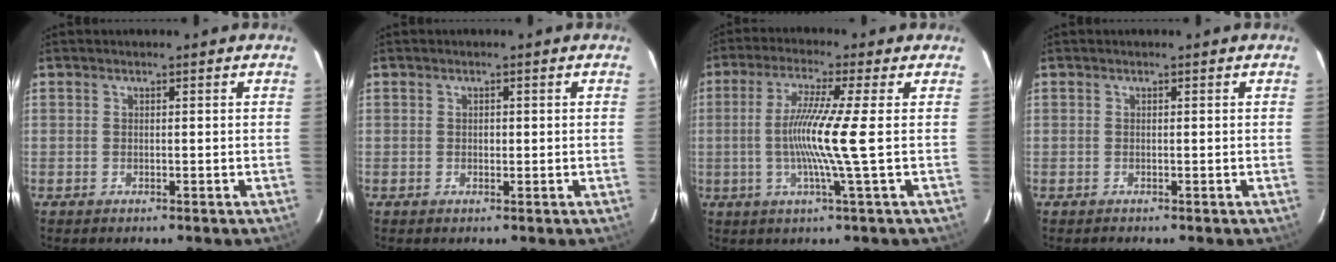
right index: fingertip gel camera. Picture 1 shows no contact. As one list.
[{"total": 0.7, "force": [0.0, 0.5, 0.5], "torque": [-0.010, 0.001, 0.000]}, {"total": 9.1, "force": [-0.5, -2.0, 8.9], "torque": [-0.176, -0.013, -0.010]}, {"total": 0.0}]